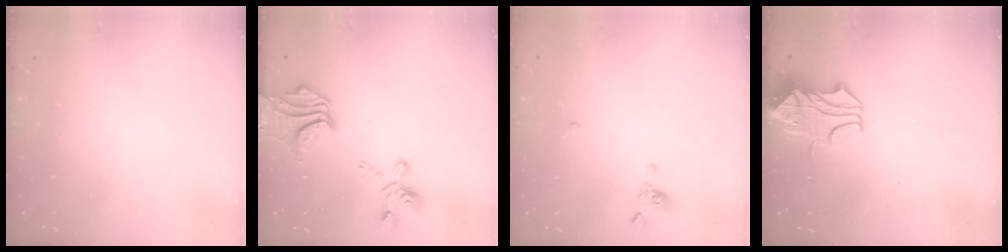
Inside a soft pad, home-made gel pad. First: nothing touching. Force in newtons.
{"total": 6.0, "press": 5.3, "slide": 2.9}
{"total": 2.2, "press": 2.2, "slide": 0.2}
{"total": 2.0, "press": 1.2, "slide": 1.5}